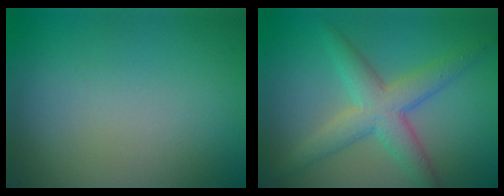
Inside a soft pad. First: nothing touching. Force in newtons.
{"total": 4.9, "press": 4.9, "slide": 0.1}